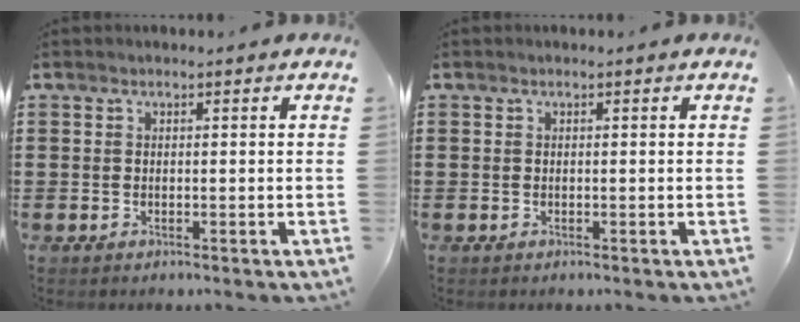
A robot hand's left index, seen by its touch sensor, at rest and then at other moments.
{"total": 0.0}